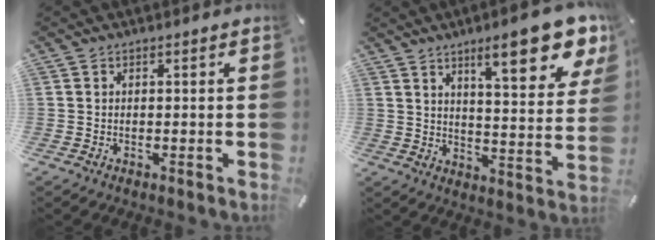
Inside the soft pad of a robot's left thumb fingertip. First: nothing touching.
{"total": 16.1, "force": [10.3, 4.4, 11.6], "torque": [-0.165, -0.060, 0.161]}